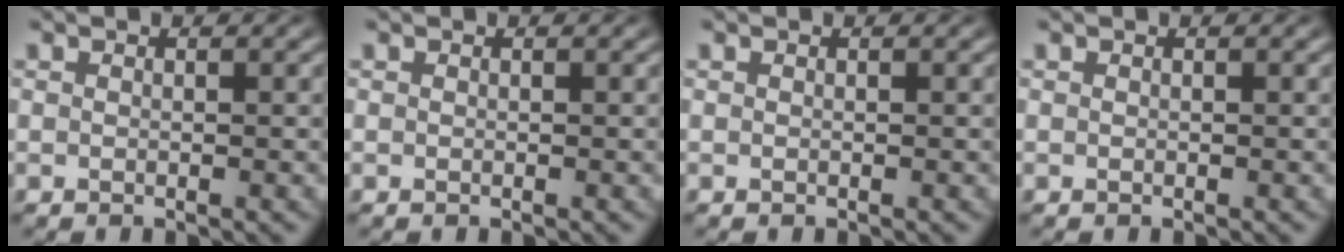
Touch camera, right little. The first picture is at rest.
{"total": 0.0}
{"total": 0.0}
{"total": 0.0}